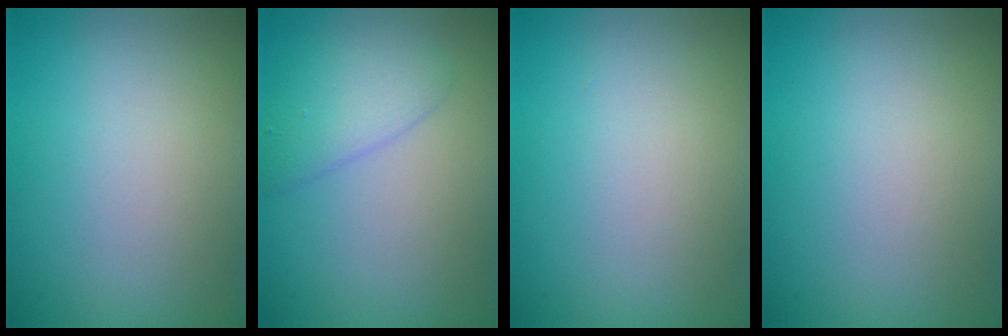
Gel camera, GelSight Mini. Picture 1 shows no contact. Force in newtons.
{"total": 2.7, "press": 2.7, "slide": 0.1}
{"total": 0.0}
{"total": 0.0}